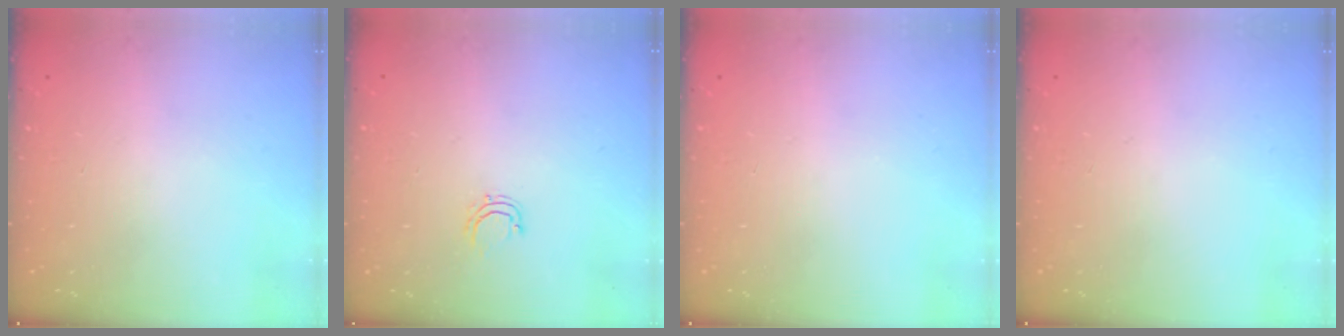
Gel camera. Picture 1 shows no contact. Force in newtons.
{"total": 4.7, "press": 4.7, "slide": 0.3}
{"total": 0.0}
{"total": 0.0}